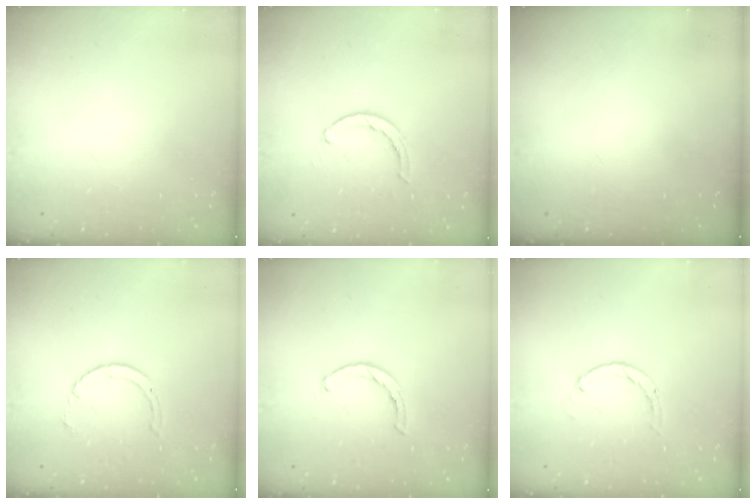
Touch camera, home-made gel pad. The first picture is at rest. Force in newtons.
{"total": 3.5, "press": 3.4, "slide": 0.7}
{"total": 0.0}
{"total": 2.9, "press": 2.9, "slide": 0.4}
{"total": 2.3, "press": 2.2, "slide": 0.5}
{"total": 0.0}